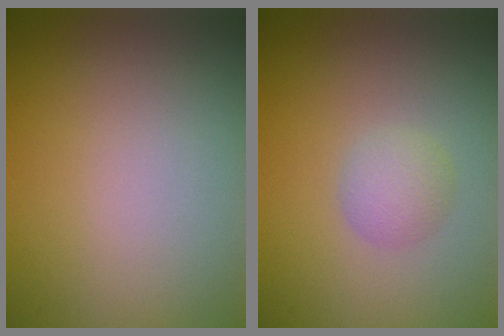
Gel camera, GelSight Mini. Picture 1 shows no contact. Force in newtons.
{"total": 2.0, "press": 2.0, "slide": 0.0}